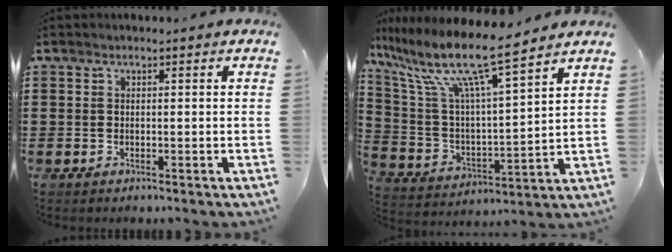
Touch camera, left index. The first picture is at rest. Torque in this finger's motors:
{"motor_torque": [2.14, 0.00, 1.05, 0.21]}